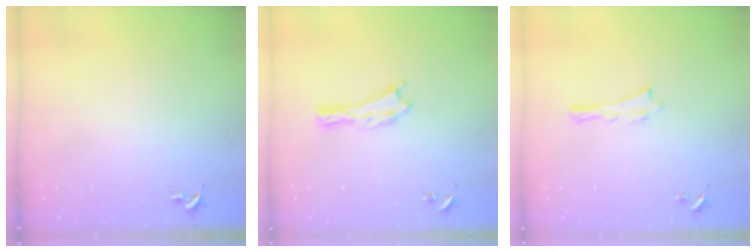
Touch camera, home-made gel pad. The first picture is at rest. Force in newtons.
{"total": 0.0}
{"total": 0.0}